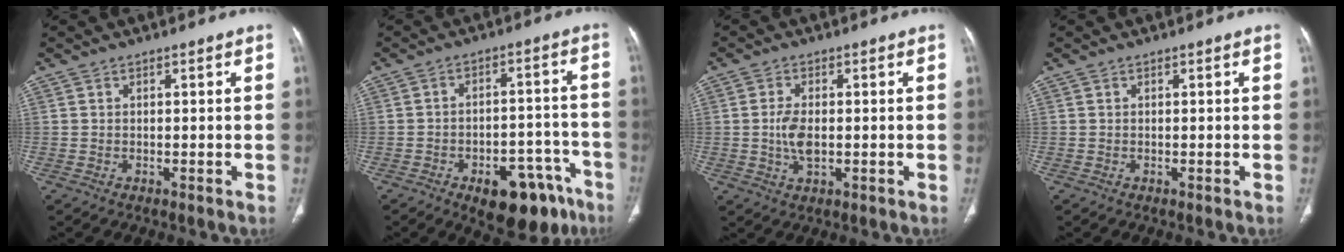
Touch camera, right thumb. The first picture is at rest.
{"total": 15.2, "force": [-9.1, 7.6, 9.6], "torque": [-0.085, 0.066, -0.118]}
{"total": 4.5, "force": [-0.2, 2.4, 3.9], "torque": [-0.079, -0.001, -0.002]}
{"total": 0.0}